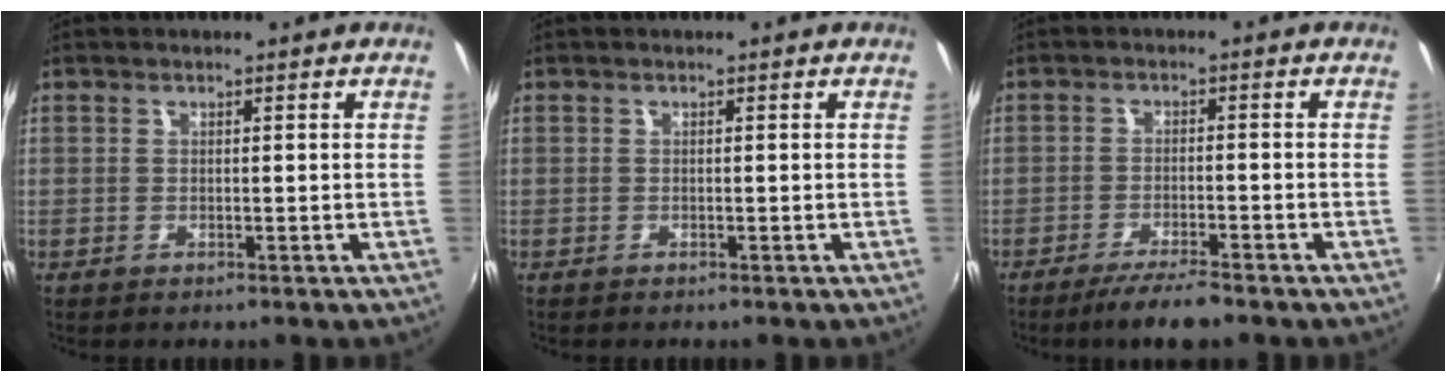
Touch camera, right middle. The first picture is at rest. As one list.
[{"total": 0.0}, {"total": 6.2, "force": [-5.1, 0.6, 3.4], "torque": [-0.077, -0.008, -0.086]}]